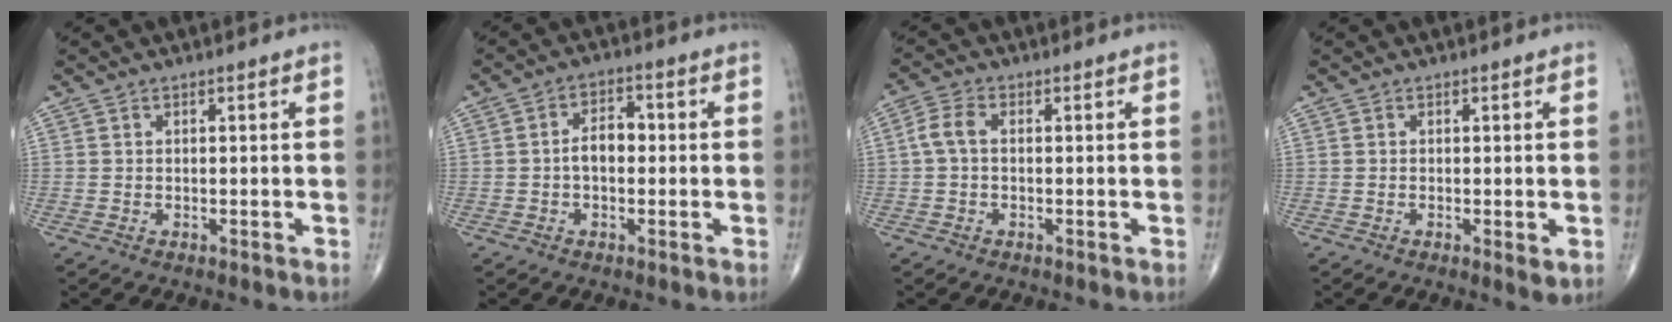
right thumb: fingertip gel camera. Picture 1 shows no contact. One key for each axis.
{"total": 5.1, "fx": -0.3, "fy": 3.2, "fz": 4.0, "tx": -0.060, "ty": 0.019, "tz": -0.013}
{"total": 3.9, "fx": 0.1, "fy": 2.3, "fz": 3.1, "tx": -0.069, "ty": 0.013, "tz": -0.003}
{"total": 1.7, "fx": -0.3, "fy": 0.4, "fz": 1.6, "tx": -0.030, "ty": -0.008, "tz": -0.006}